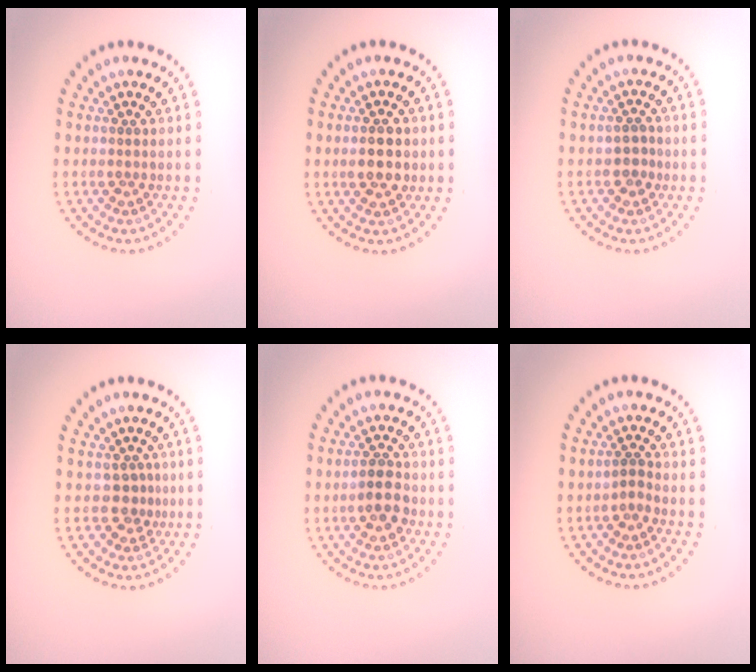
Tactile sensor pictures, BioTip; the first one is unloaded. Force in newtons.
{"total": 2.9, "press": 2.9, "slide": 0.2}
{"total": 1.1, "press": 1.0, "slide": 0.5}
{"total": 1.8, "press": 1.3, "slide": 1.1}
{"total": 2.8, "press": 2.7, "slide": 0.7}
{"total": 0.9, "press": 0.7, "slide": 0.5}